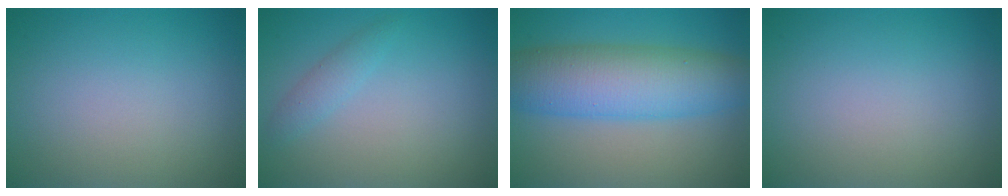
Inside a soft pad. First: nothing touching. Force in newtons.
{"total": 1.5, "press": 1.4, "slide": 0.1}
{"total": 8.5, "press": 8.5, "slide": 0.2}
{"total": 0.0}